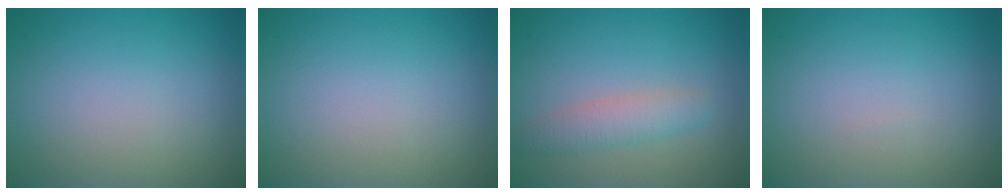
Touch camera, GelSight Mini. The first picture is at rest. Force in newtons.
{"total": 0.0}
{"total": 2.5, "press": 2.5, "slide": 0.1}
{"total": 0.0}